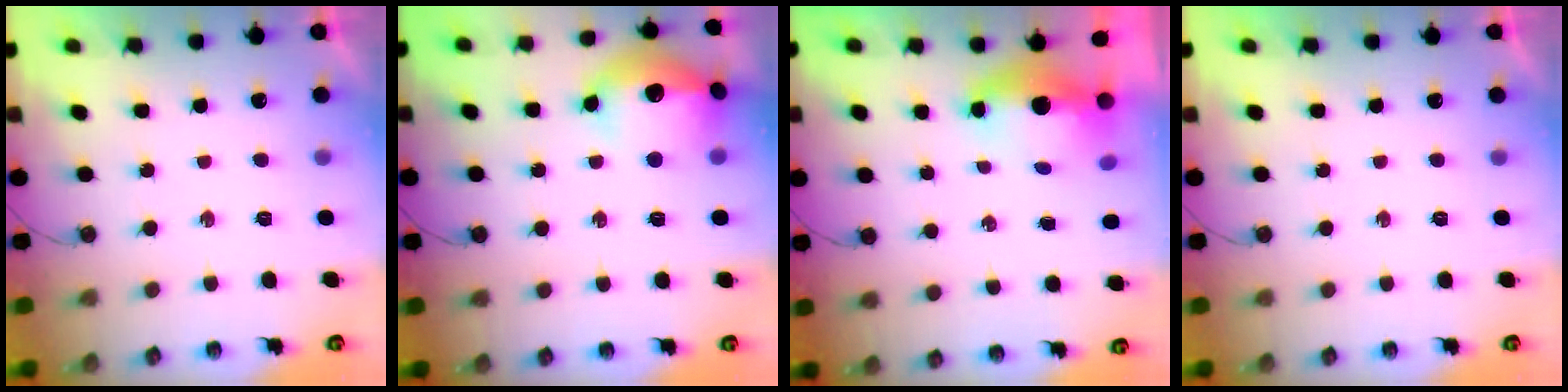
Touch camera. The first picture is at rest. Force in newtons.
{"total": 18.2, "press": 18.2, "slide": 1.4}
{"total": 6.5, "press": 6.3, "slide": 1.4}
{"total": 0.0}